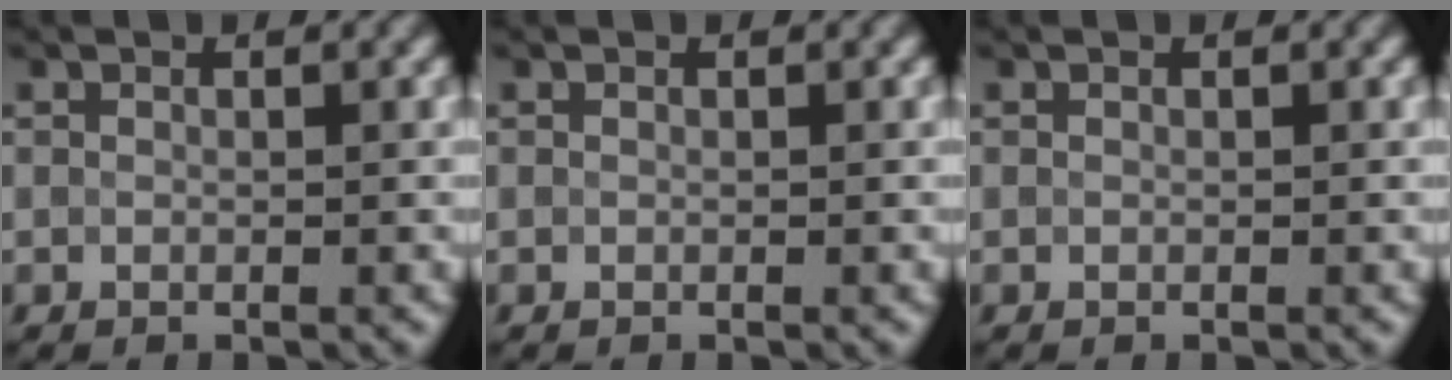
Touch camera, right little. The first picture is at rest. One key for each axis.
{"total": 0.0}
{"total": 0.0}